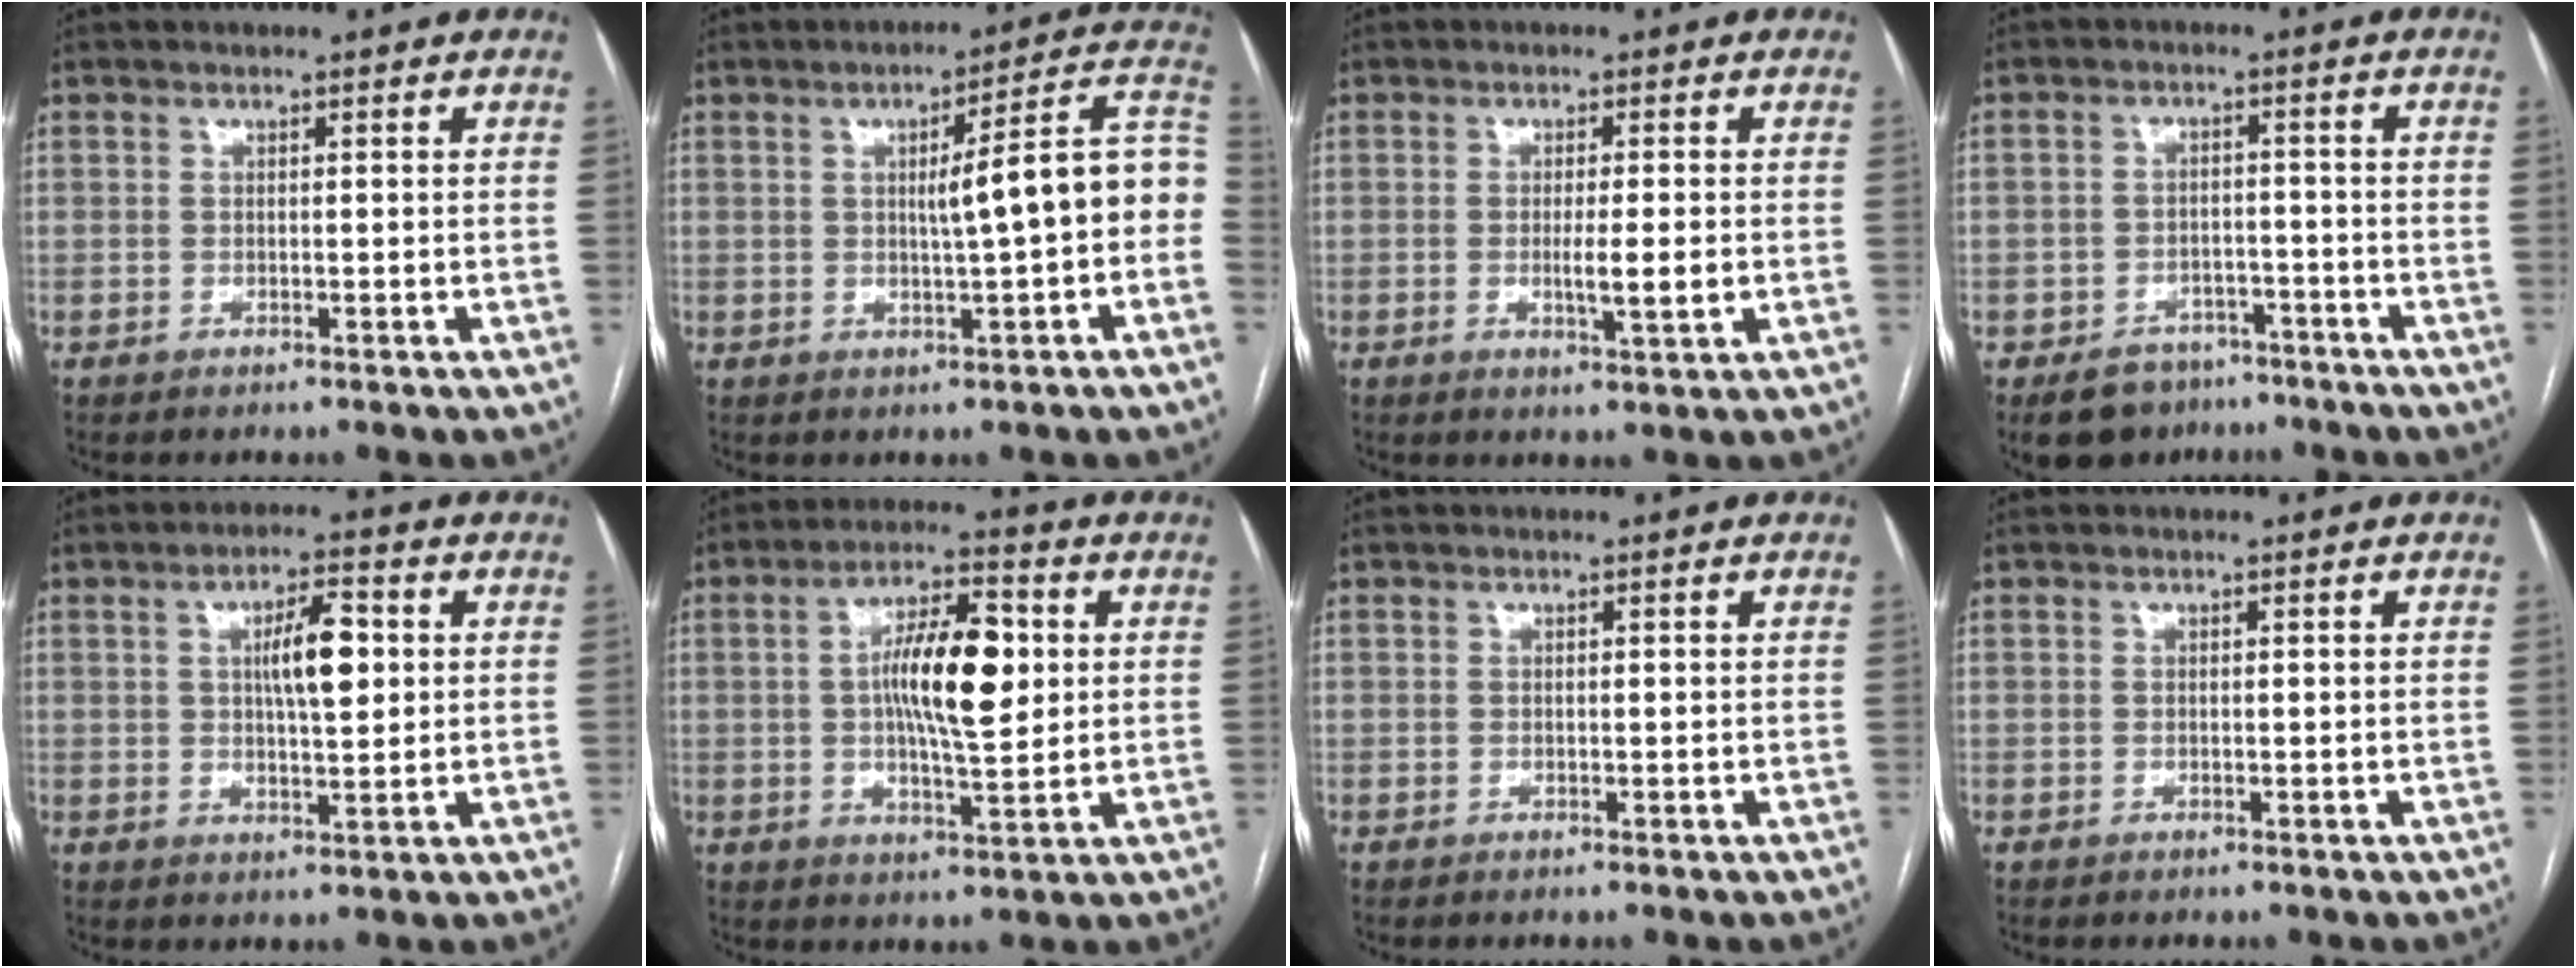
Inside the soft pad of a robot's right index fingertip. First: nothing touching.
{"total": 11.2, "force": [-0.6, 0.9, 11.2], "torque": [-0.140, 0.033, -0.010]}
{"total": 4.1, "force": [-0.6, 0.2, 4.1], "torque": [-0.069, -0.007, -0.008]}
{"total": 7.0, "force": [-5.1, 4.6, 1.4], "torque": [-0.011, 0.010, -0.073]}
{"total": 7.0, "force": [1.4, 1.9, 6.6], "torque": [-0.112, 0.010, 0.026]}
{"total": 11.6, "force": [1.4, 3.0, 11.1], "torque": [-0.196, 0.013, 0.021]}
{"total": 0.0}
{"total": 0.0}